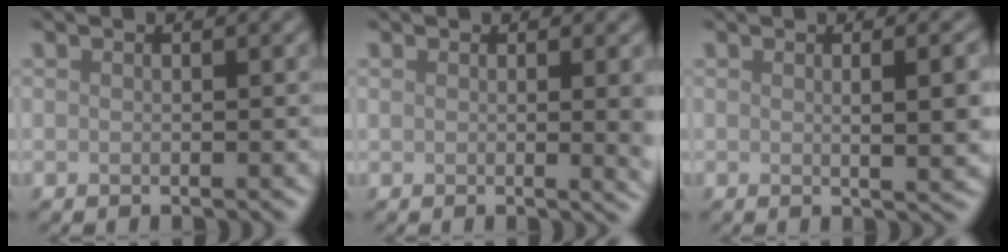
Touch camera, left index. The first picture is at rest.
{"total": 3.4, "force": [0.8, 1.3, 3.1], "torque": [-0.028, -0.001, 0.012]}
{"total": 4.2, "force": [0.4, 1.1, 4.1], "torque": [-0.050, 0.004, 0.009]}